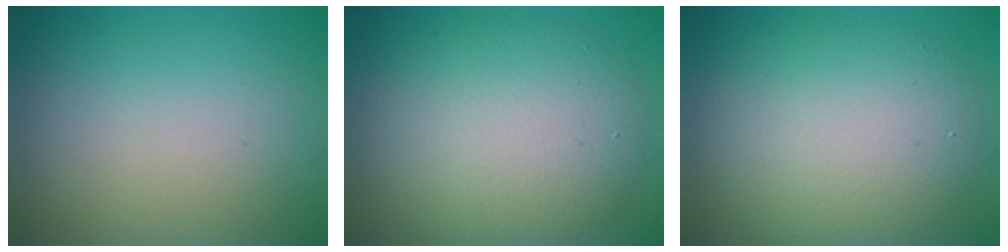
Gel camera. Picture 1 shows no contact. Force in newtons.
{"total": 8.6, "press": 8.6, "slide": 0.6}
{"total": 8.0, "press": 7.9, "slide": 0.8}